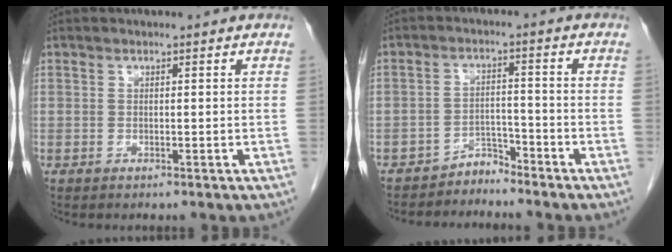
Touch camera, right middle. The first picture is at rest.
{"total": 3.1, "force": [-3.0, 0.7, -0.4], "torque": [0.013, -0.001, -0.051]}